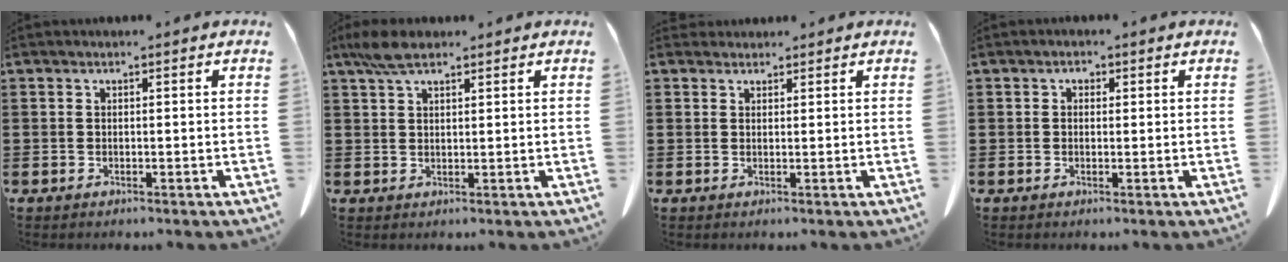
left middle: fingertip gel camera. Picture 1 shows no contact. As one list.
[{"total": 4.6, "force": [2.9, 1.5, 3.2], "torque": [-0.071, 0.004, 0.055]}, {"total": 1.4, "force": [1.3, 0.5, 0.0], "torque": [0.003, -0.004, 0.026]}, {"total": 1.0, "force": [0.3, 0.7, 0.7], "torque": [-0.017, 0.004, 0.005]}]